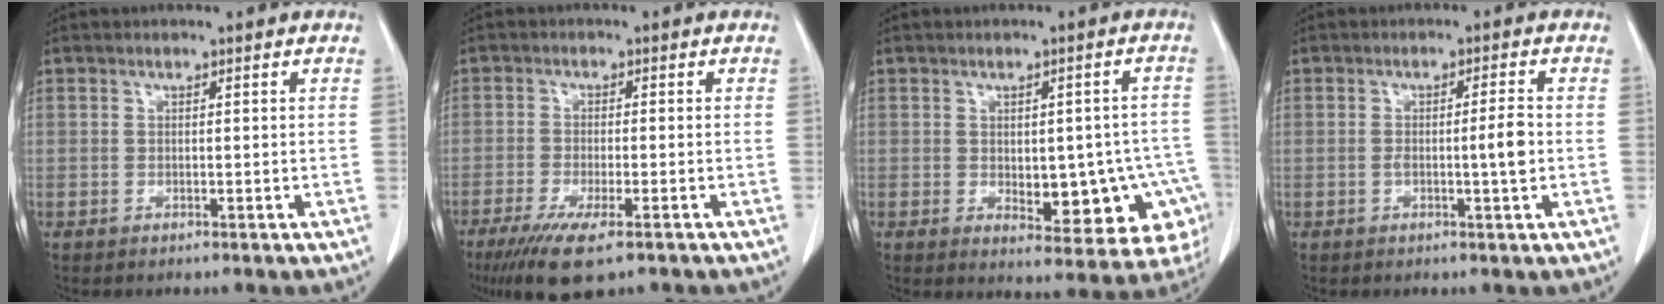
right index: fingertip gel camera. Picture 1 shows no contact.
{"total": 8.4, "force": [-5.6, 1.4, 6.1], "torque": [-0.105, -0.022, -0.089]}
{"total": 13.7, "force": [-3.6, 6.6, 11.5], "torque": [-0.099, 0.020, -0.028]}
{"total": 3.5, "force": [-0.6, -0.1, 3.4], "torque": [-0.057, -0.001, -0.009]}